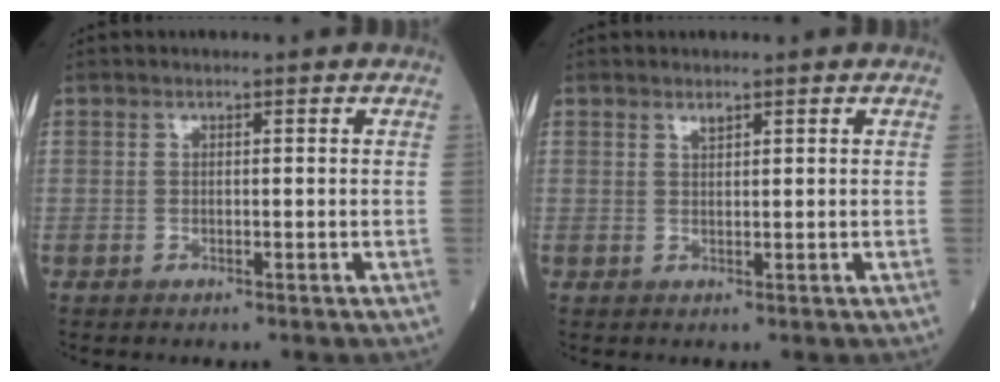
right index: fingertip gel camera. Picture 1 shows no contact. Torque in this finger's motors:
{"motor_torque": [-0.05, 0.02, -0.02, 0.01]}